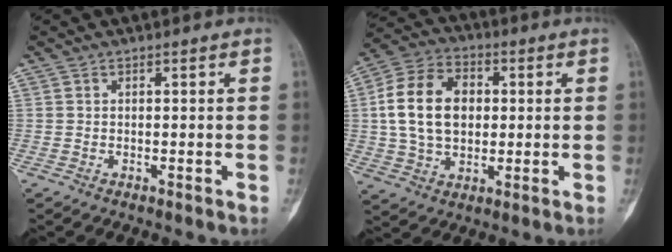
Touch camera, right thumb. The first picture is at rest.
{"total": 14.9, "force": [1.6, 10.5, 10.5], "torque": [-0.174, 0.017, 0.025]}